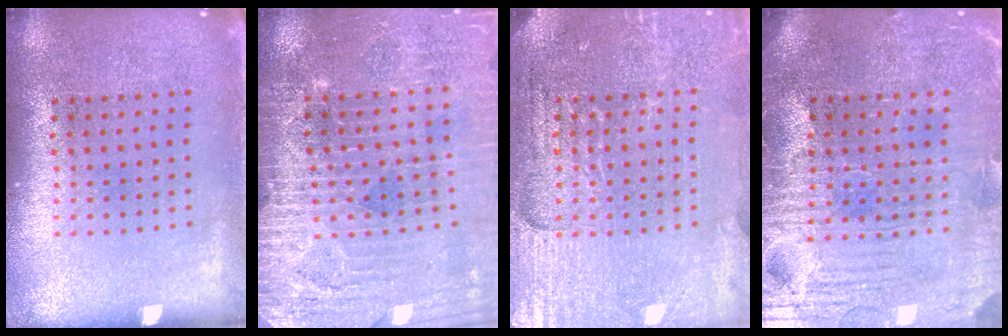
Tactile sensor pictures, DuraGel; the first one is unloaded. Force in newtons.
{"total": 3.3, "press": 3.3, "slide": 0.2}
{"total": 3.7, "press": 3.5, "slide": 1.0}
{"total": 4.0, "press": 3.8, "slide": 1.3}